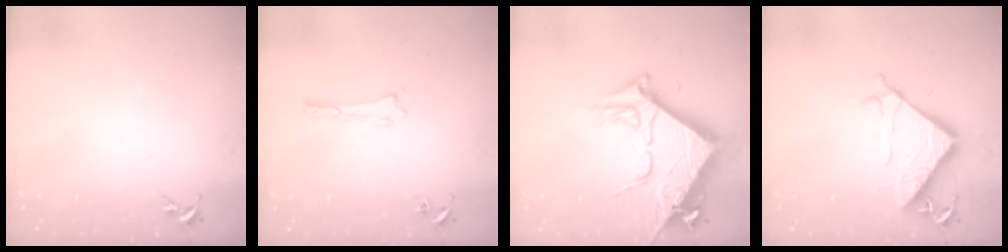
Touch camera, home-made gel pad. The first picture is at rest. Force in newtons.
{"total": 0.0}
{"total": 11.2, "press": 11.1, "slide": 1.1}
{"total": 8.0, "press": 8.0, "slide": 0.7}